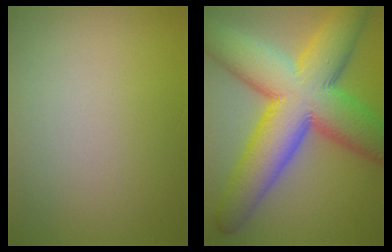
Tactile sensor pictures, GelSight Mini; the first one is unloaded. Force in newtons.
{"total": 15.5, "press": 15.5, "slide": 0.1}